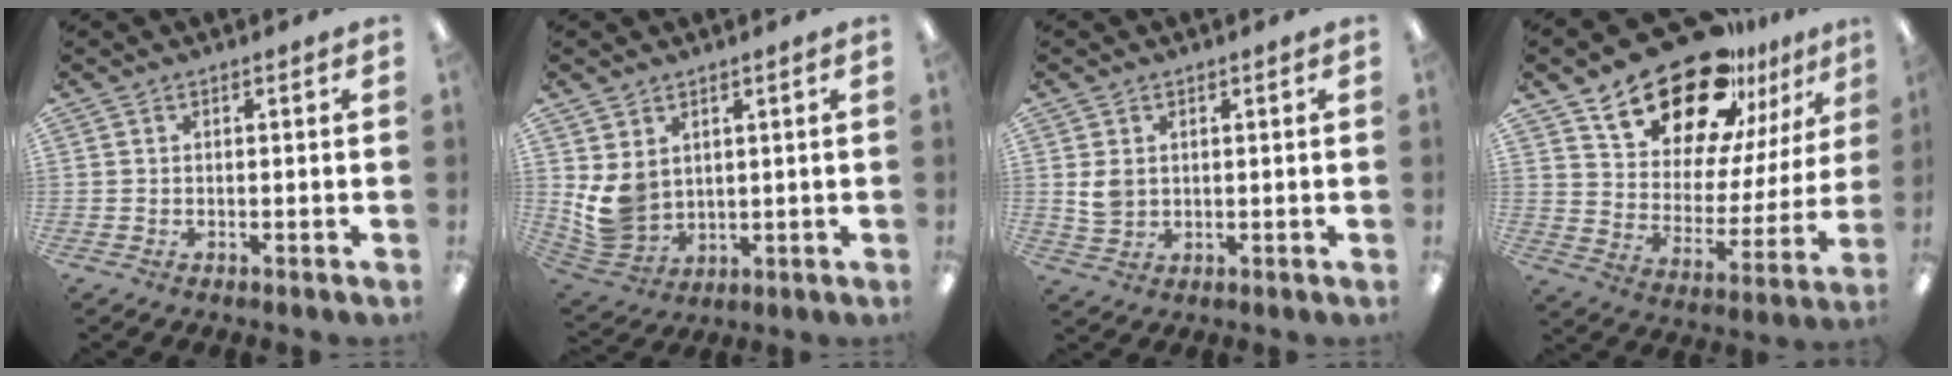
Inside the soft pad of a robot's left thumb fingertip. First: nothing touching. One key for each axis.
{"total": 8.6, "fx": 2.4, "fy": 6.9, "fz": 4.4, "tx": -0.116, "ty": -0.012, "tz": 0.050}
{"total": 3.9, "fx": 1.3, "fy": 3.0, "fz": 2.2, "tx": -0.035, "ty": 0.001, "tz": 0.024}
{"total": 23.1, "fx": 18.3, "fy": 10.2, "fz": 9.8, "tx": -0.169, "ty": -0.124, "tz": 0.322}